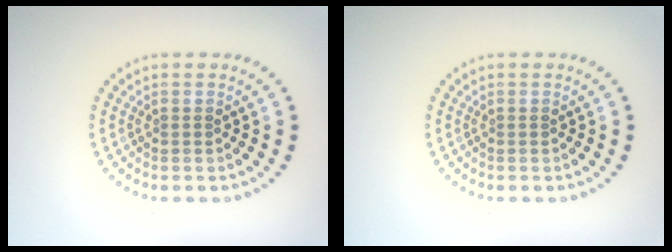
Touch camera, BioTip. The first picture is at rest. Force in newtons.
{"total": 0.0}